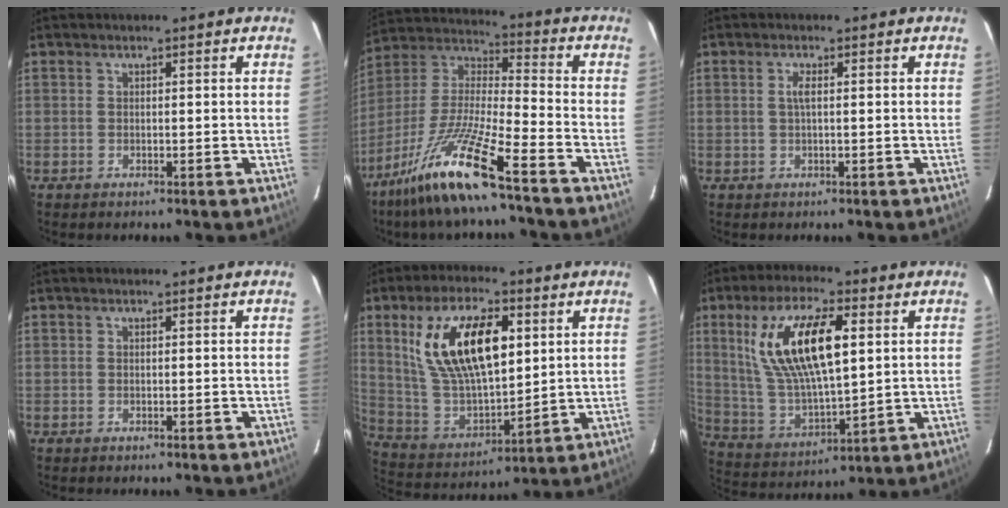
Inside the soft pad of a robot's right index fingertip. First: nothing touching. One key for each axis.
{"total": 15.9, "fx": -10.8, "fy": 0.6, "fz": 11.6, "tx": -0.242, "ty": -0.011, "tz": -0.213}
{"total": 1.3, "fx": 0.1, "fy": 0.0, "fz": 1.3, "tx": -0.026, "ty": 0.000, "tz": 0.001}
{"total": 0.0}
{"total": 19.5, "fx": 6.7, "fy": 8.9, "fz": 16.0, "tx": -0.299, "ty": 0.010, "tz": 0.139}
{"total": 18.2, "fx": 5.7, "fy": 6.8, "fz": 15.9, "tx": -0.310, "ty": 0.006, "tz": 0.120}